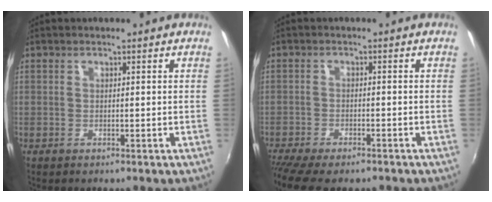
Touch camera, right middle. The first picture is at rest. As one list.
[{"total": 9.2, "force": [-7.7, 2.1, 4.6], "torque": [-0.113, -0.040, -0.130]}]